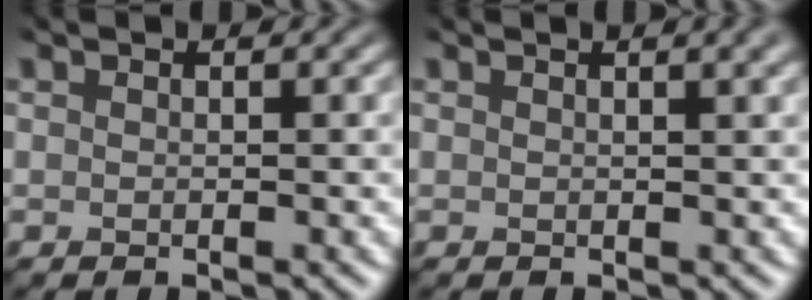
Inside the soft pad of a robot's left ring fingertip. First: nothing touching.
{"total": 4.9, "force": [2.9, 1.9, 3.4], "torque": [-0.043, 0.033, 0.024]}